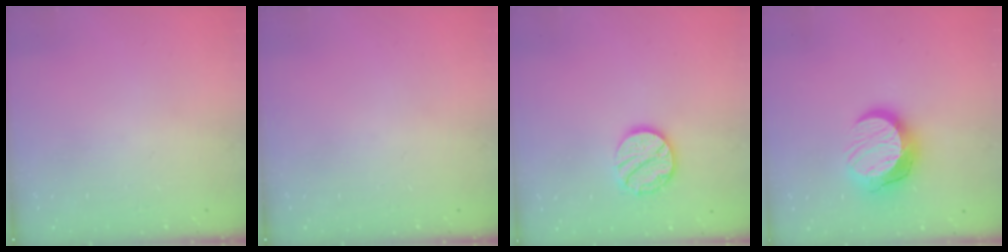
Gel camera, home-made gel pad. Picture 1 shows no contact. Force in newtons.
{"total": 0.0}
{"total": 13.2, "press": 13.1, "slide": 1.0}
{"total": 13.6, "press": 13.5, "slide": 1.0}